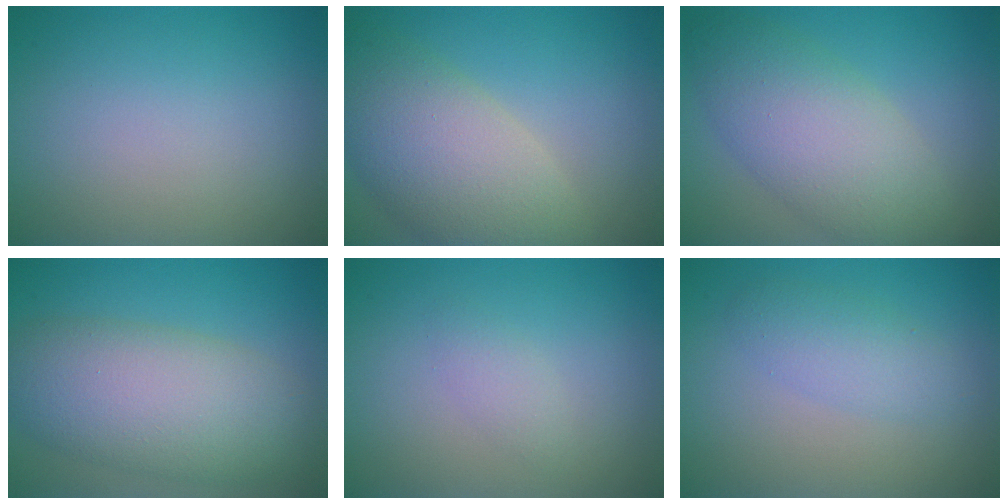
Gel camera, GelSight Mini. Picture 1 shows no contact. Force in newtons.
{"total": 8.8, "press": 8.8, "slide": 0.6}
{"total": 7.2, "press": 7.2, "slide": 0.6}
{"total": 8.5, "press": 8.5, "slide": 0.3}
{"total": 1.2, "press": 1.2, "slide": 0.1}
{"total": 2.4, "press": 2.4, "slide": 0.1}